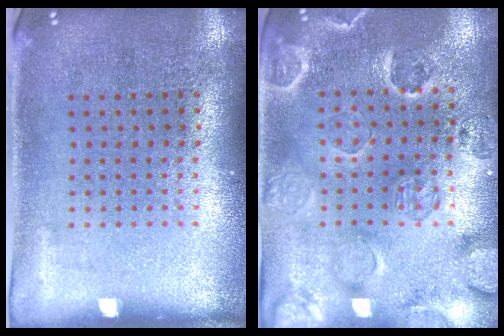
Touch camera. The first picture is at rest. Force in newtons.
{"total": 2.5, "press": 2.3, "slide": 1.0}